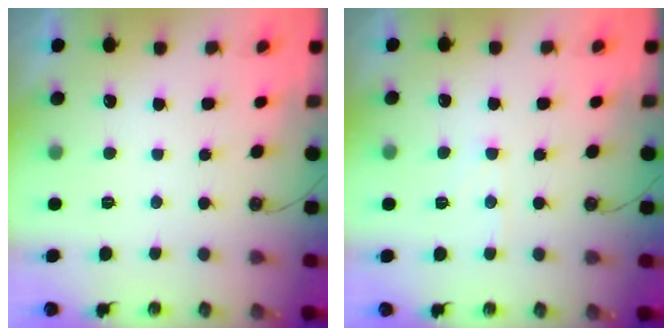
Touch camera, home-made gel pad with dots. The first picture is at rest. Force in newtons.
{"total": 3.9, "press": 3.9, "slide": 0.6}